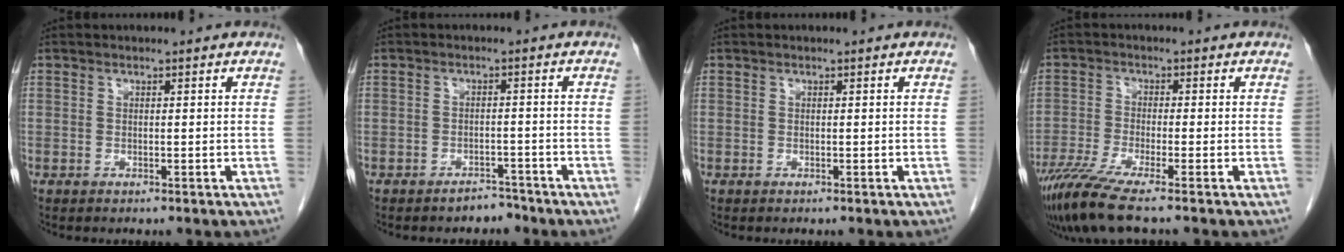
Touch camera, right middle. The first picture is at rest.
{"total": 2.2, "force": [-2.0, 1.0, 0.1], "torque": [0.002, 0.004, -0.029]}
{"total": 0.0}
{"total": 7.1, "force": [-5.4, -0.6, 4.6], "torque": [-0.086, -0.024, -0.102]}